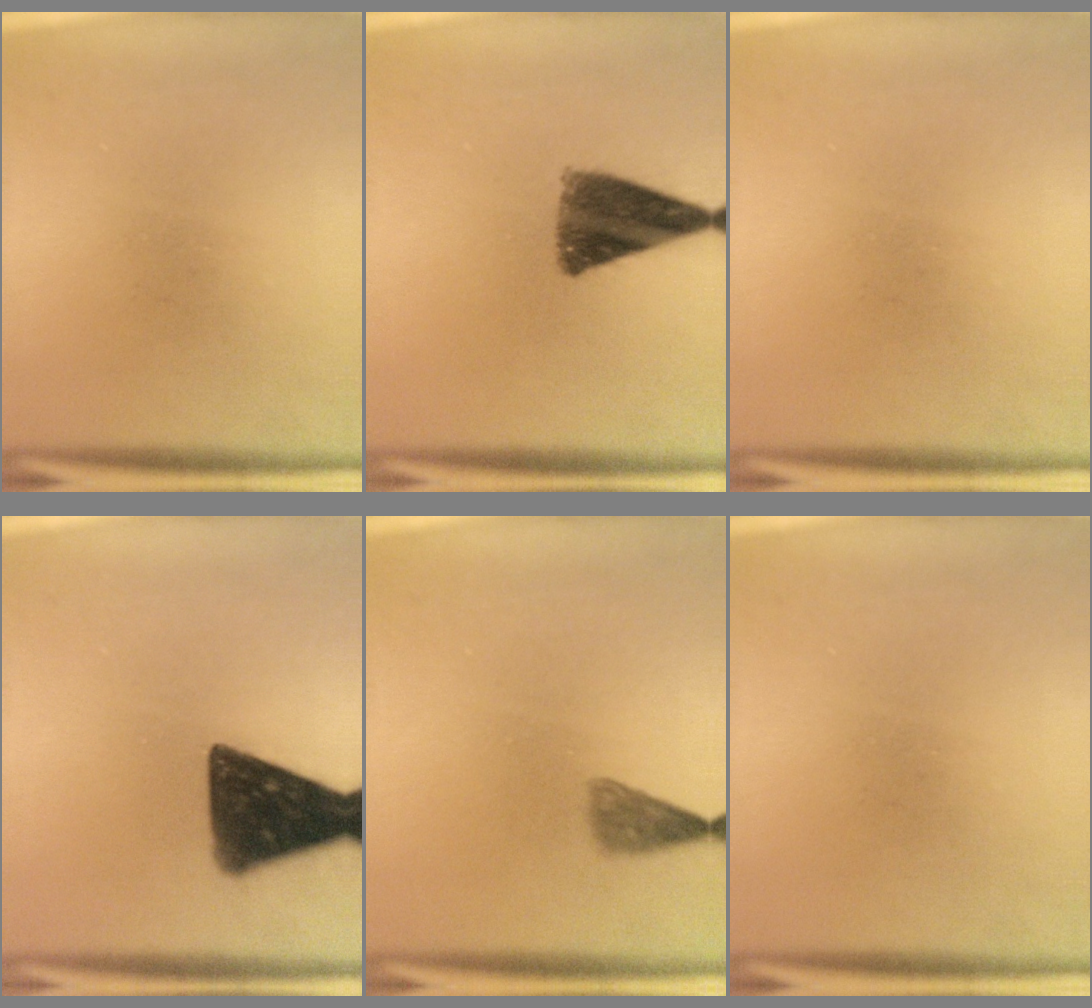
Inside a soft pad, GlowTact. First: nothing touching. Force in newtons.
{"total": 9.6}
{"total": 0.0}
{"total": 13.9}
{"total": 2.1}
{"total": 0.0}